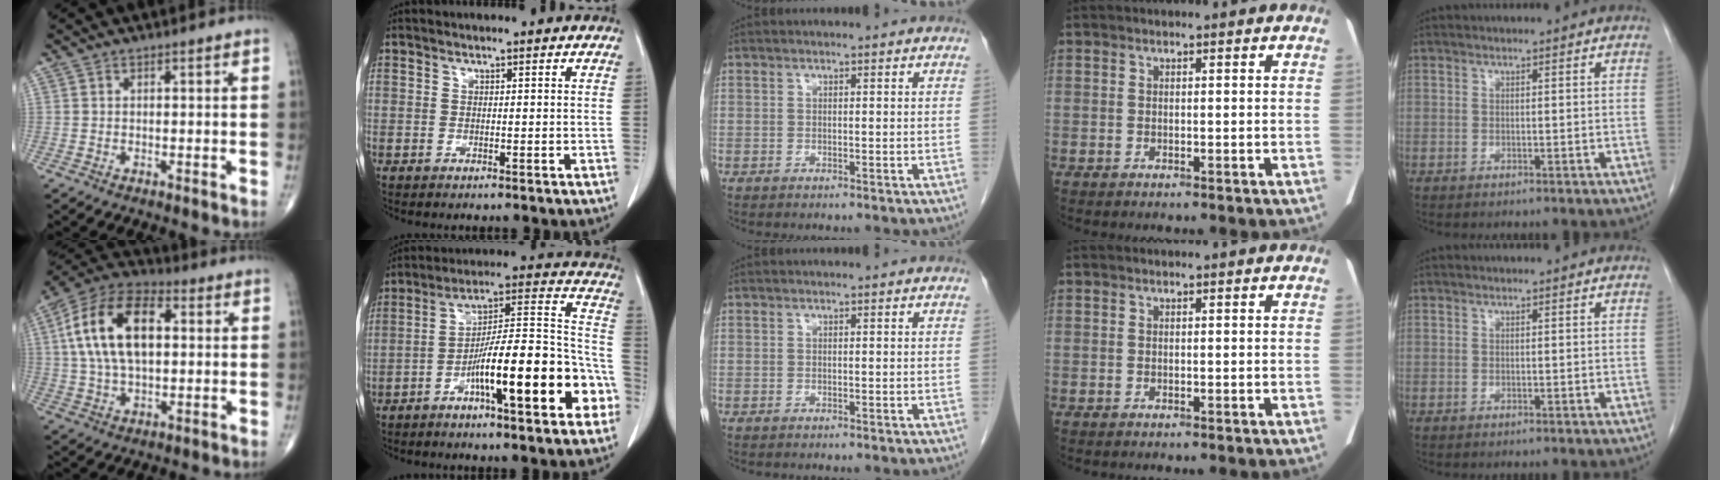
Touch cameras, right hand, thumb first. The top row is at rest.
{"thumb": {"total": 18.0, "force": [3.1, 9.9, 14.7], "torque": [-0.273, 0.024, 0.049]}, "index": {"total": 19.1, "force": [-7.8, 3.3, 17.1], "torque": [-0.229, 0.029, -0.115]}}